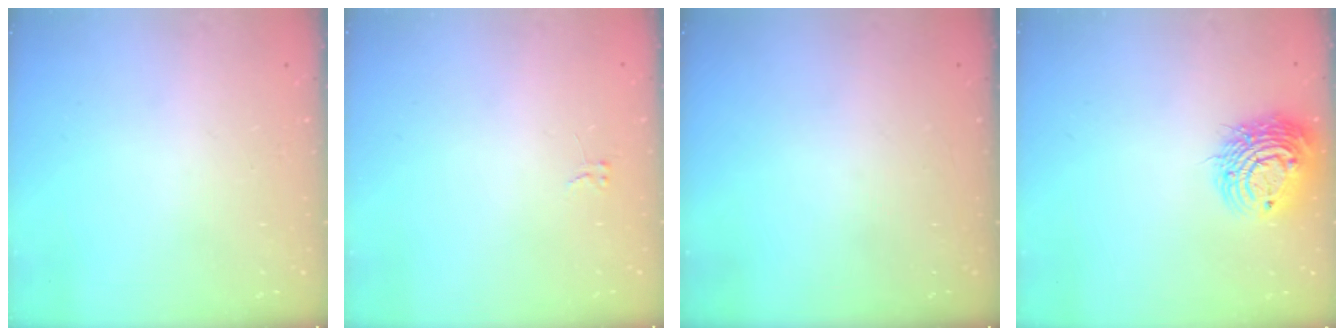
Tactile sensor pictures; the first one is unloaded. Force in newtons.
{"total": 2.6, "press": 2.6, "slide": 0.3}
{"total": 0.0}
{"total": 12.8, "press": 12.7, "slide": 1.6}